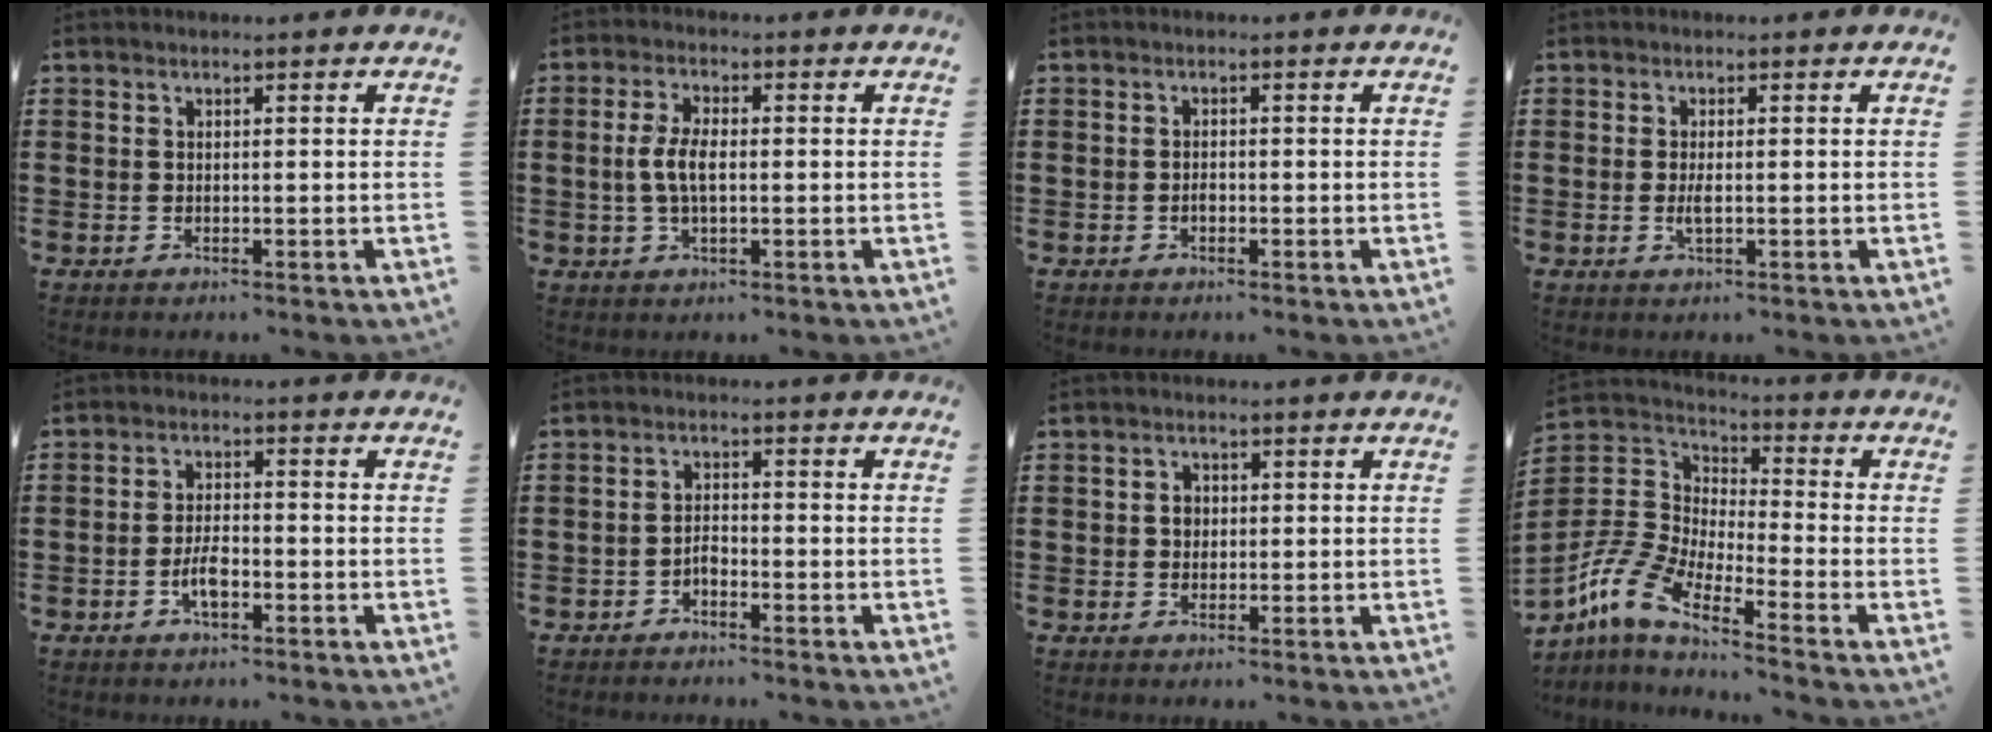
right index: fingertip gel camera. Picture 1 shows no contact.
{"total": 4.9, "force": [-0.2, 2.1, 4.4], "torque": [-0.104, -0.002, -0.013]}
{"total": 1.1, "force": [-0.5, 0.7, 0.6], "torque": [-0.013, -0.001, -0.009]}
{"total": 1.8, "force": [-0.2, 0.5, 1.7], "torque": [-0.040, -0.005, -0.006]}
{"total": 4.0, "force": [-1.6, 1.6, 3.3], "torque": [-0.073, 0.001, -0.033]}
{"total": 1.8, "force": [-1.4, 0.8, 0.8], "torque": [-0.021, 0.003, -0.030]}
{"total": 2.0, "force": [0.1, 1.8, 1.0], "torque": [-0.024, 0.010, -0.001]}
{"total": 8.9, "force": [-7.4, 2.2, 4.5], "torque": [-0.146, -0.012, -0.163]}